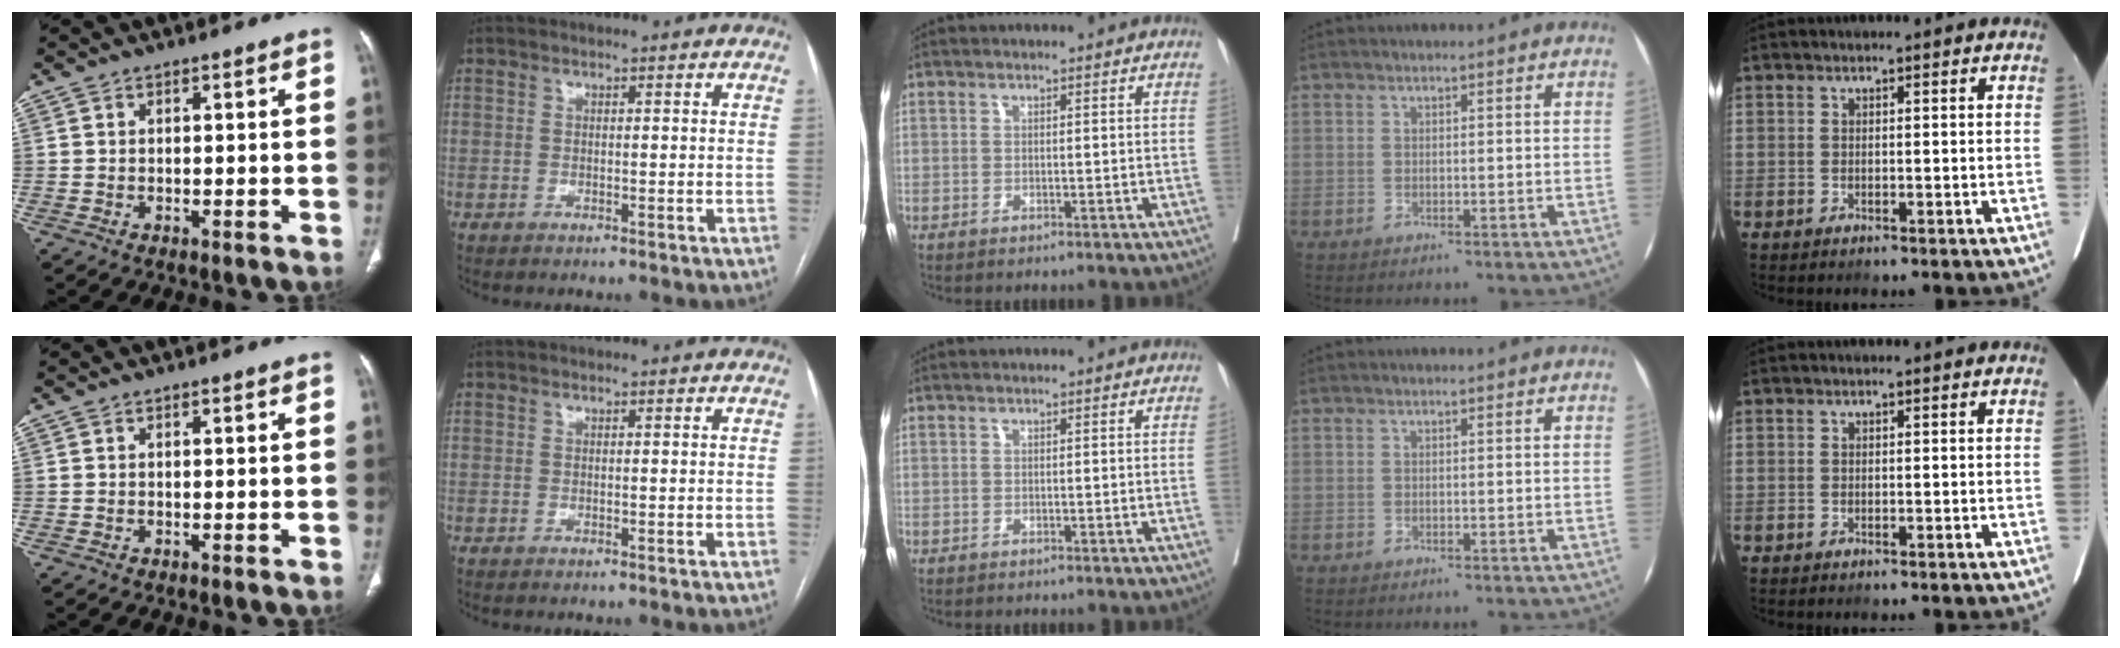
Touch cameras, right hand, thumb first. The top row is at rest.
{}